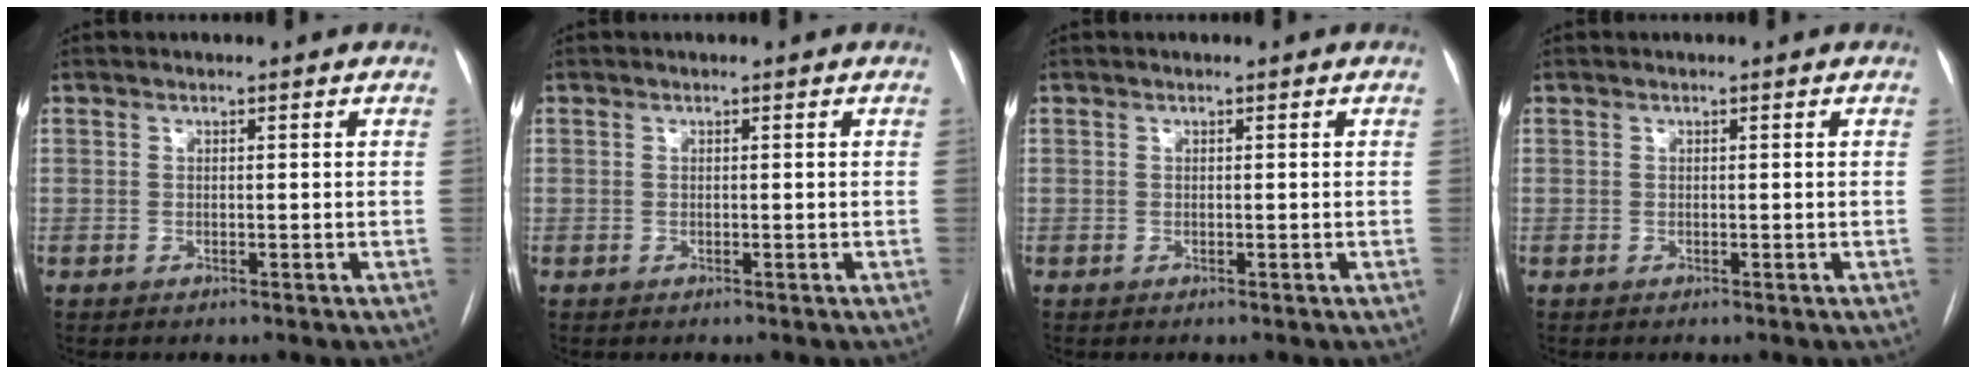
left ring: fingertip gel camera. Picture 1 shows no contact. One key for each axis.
{"total": 0.0}
{"total": 0.0}
{"total": 0.0}